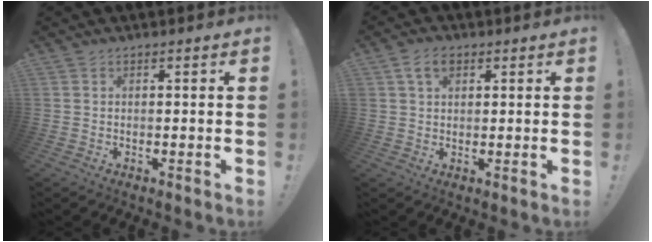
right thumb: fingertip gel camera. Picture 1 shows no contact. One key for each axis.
{"total": 5.1, "fx": 2.4, "fy": 3.2, "fz": 3.1, "tx": -0.051, "ty": 0.002, "tz": 0.045}